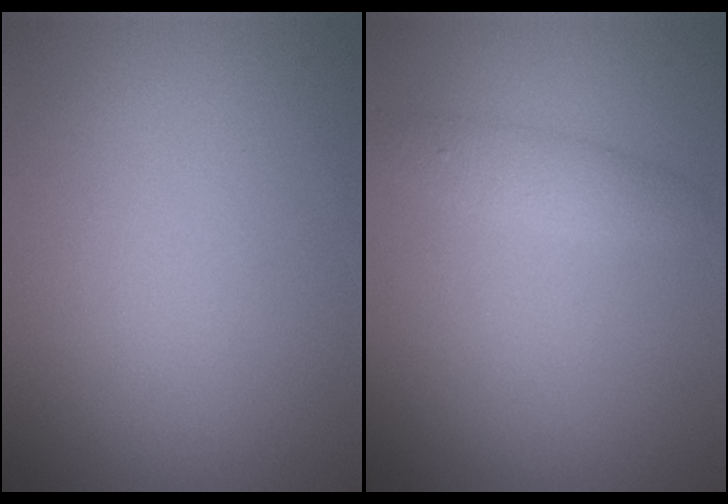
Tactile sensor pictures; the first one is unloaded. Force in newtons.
{"total": 1.7, "press": 1.7, "slide": 0.1}